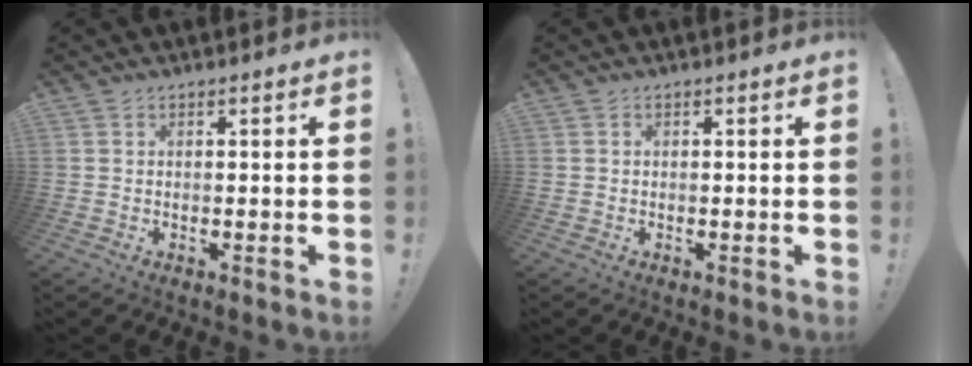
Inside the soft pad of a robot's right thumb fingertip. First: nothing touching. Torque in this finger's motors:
{"motor_torque": [-0.01, 0.04, 0.24, -0.14, -0.06]}